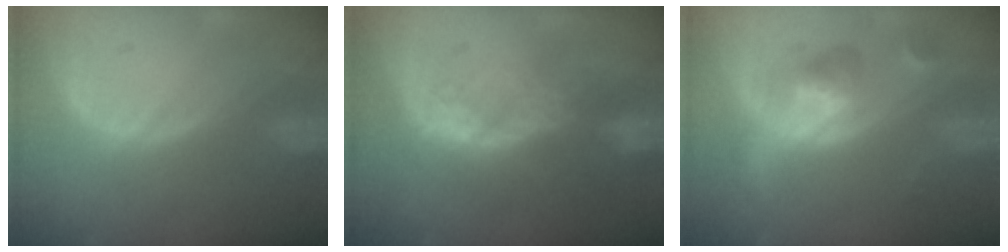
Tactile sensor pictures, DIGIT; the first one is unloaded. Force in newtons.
{"total": 6.5, "press": 5.9, "slide": 2.7}
{"total": 5.9, "press": 5.6, "slide": 1.8}